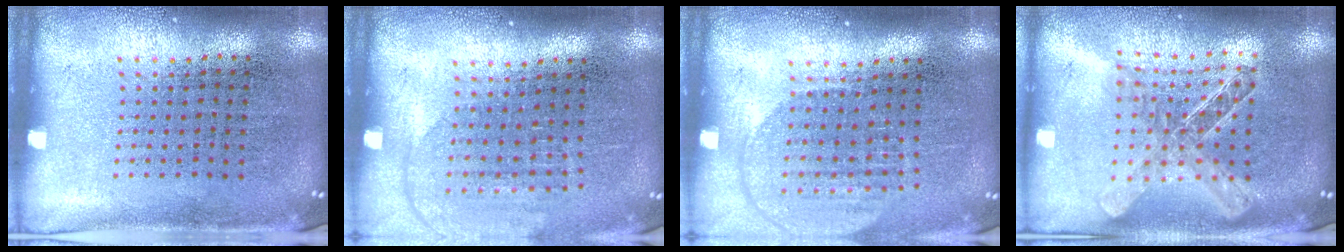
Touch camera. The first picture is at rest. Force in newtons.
{"total": 1.3, "press": 1.1, "slide": 0.8}
{"total": 1.8, "press": 1.5, "slide": 0.9}
{"total": 1.9, "press": 1.7, "slide": 1.0}